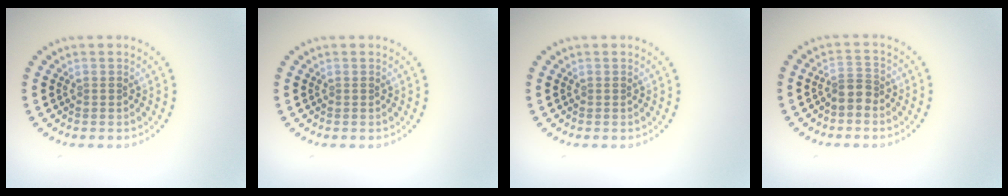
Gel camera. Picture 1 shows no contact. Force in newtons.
{"total": 0.0}
{"total": 0.0}
{"total": 2.1, "press": 1.6, "slide": 1.3}